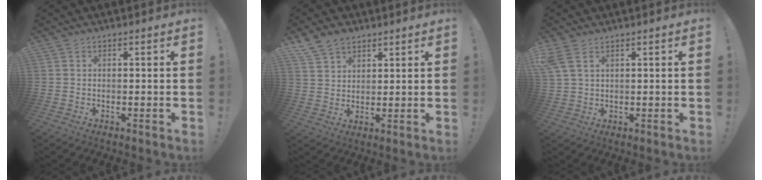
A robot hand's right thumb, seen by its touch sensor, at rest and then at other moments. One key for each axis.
{"total": 7.1, "fx": 5.2, "fy": 4.4, "fz": 2.0, "tx": -0.040, "ty": -0.024, "tz": 0.103}
{"total": 4.9, "fx": 2.8, "fy": 2.0, "fz": 3.6, "tx": -0.083, "ty": -0.006, "tz": 0.056}